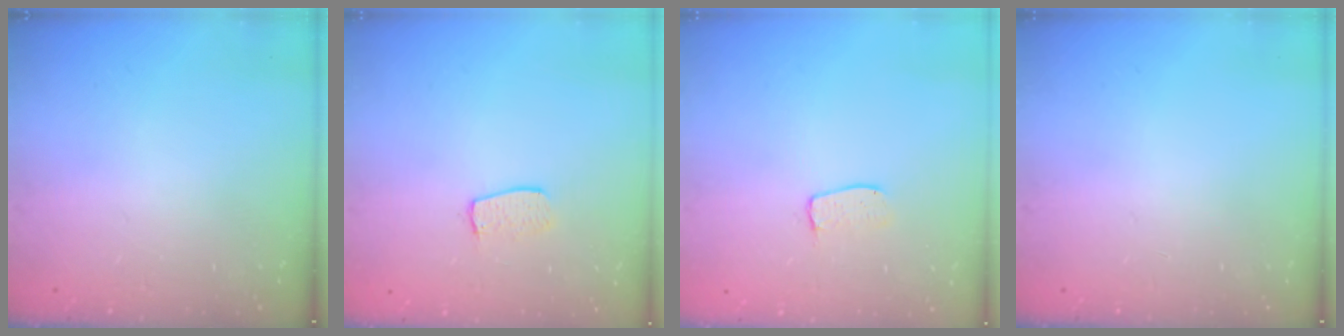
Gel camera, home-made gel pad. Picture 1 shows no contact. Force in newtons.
{"total": 5.9, "press": 5.9, "slide": 0.3}
{"total": 4.8, "press": 4.8, "slide": 0.3}
{"total": 0.0}